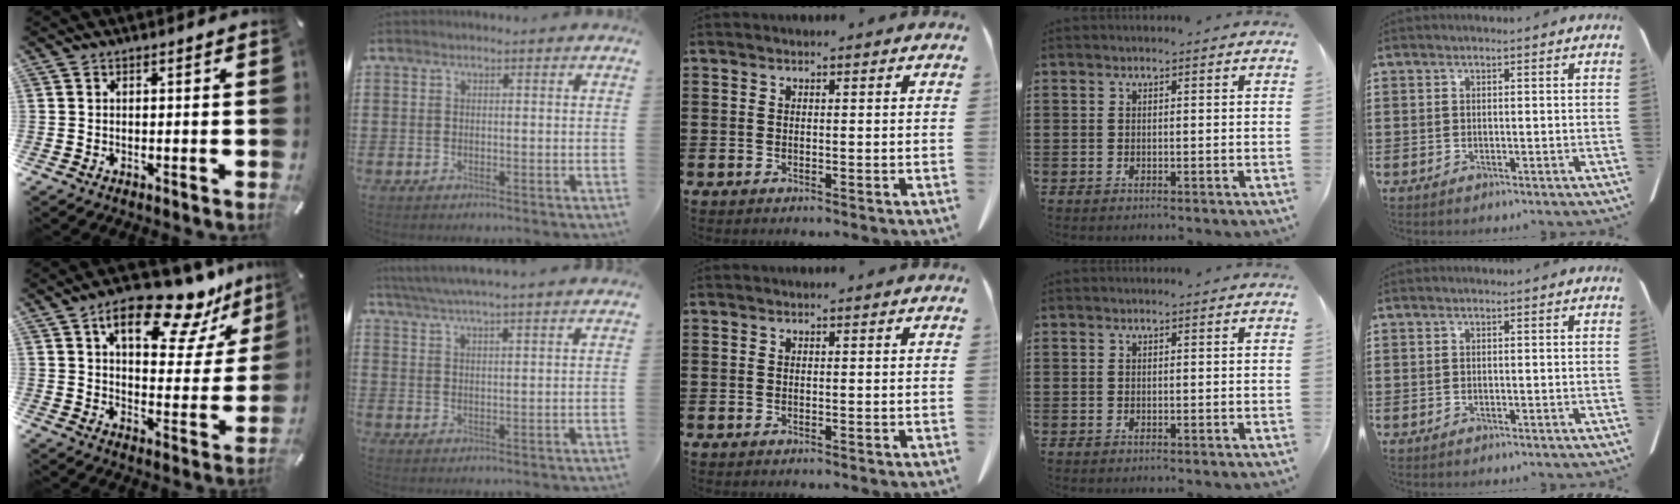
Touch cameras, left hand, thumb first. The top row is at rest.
{"thumb": {"total": 18.0, "force": [12.9, 7.6, 10.0], "torque": [-0.146, -0.088, 0.212]}, "index": {"total": 4.7, "force": [4.5, -0.5, 1.3], "torque": [-0.040, -0.020, 0.080]}}